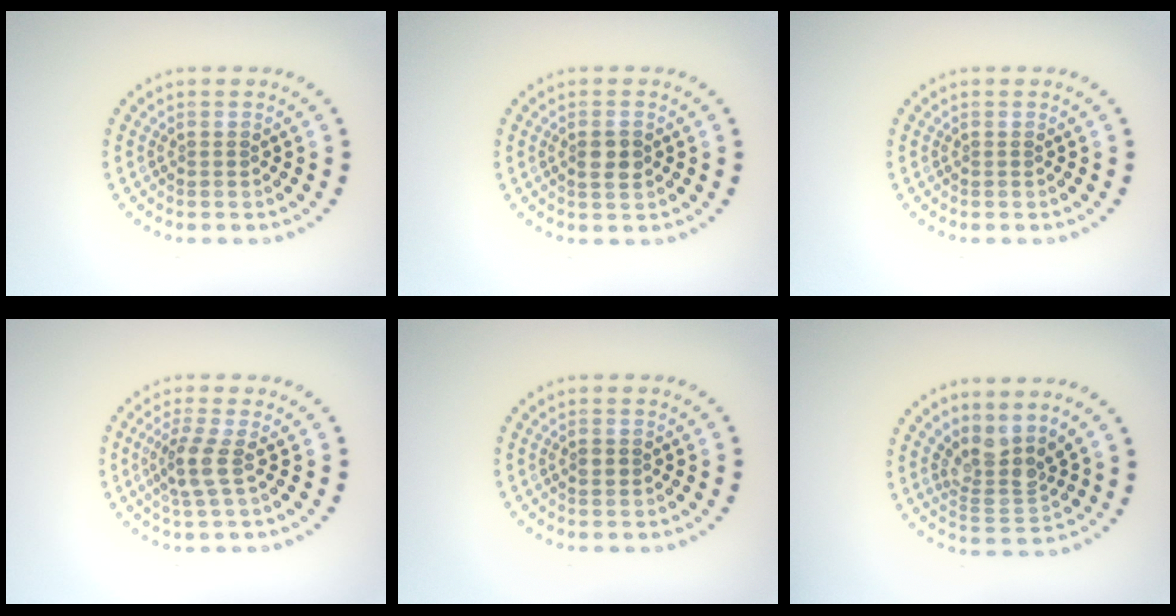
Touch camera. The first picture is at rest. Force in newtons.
{"total": 1.9, "press": 1.9, "slide": 0.3}
{"total": 0.0}
{"total": 2.6, "press": 1.9, "slide": 1.7}
{"total": 1.0, "press": 1.0, "slide": 0.1}
{"total": 3.6, "press": 2.8, "slide": 2.3}